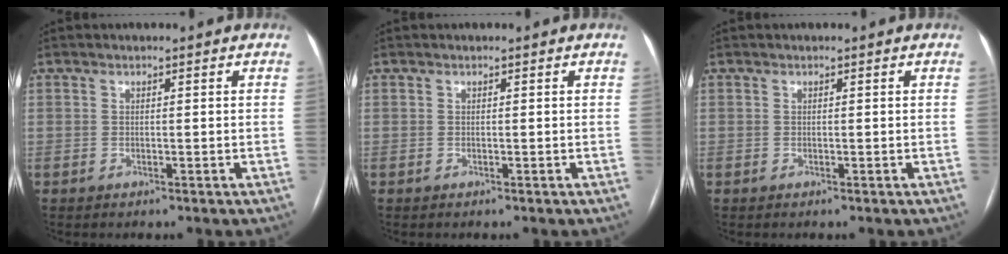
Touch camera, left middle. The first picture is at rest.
{"total": 0.0}
{"total": 0.0}